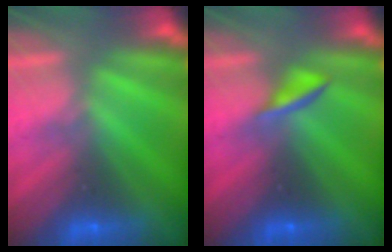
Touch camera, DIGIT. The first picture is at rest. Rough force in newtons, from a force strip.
{"total": 2.1}